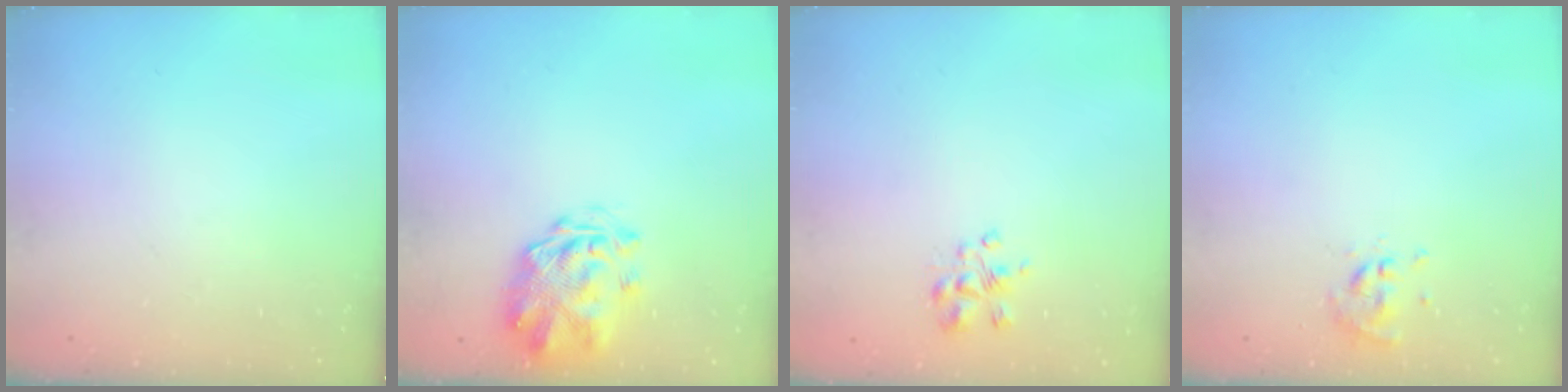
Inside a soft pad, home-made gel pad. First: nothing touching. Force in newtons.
{"total": 3.2, "press": 2.8, "slide": 1.5}
{"total": 3.5, "press": 3.5, "slide": 0.5}
{"total": 0.0}